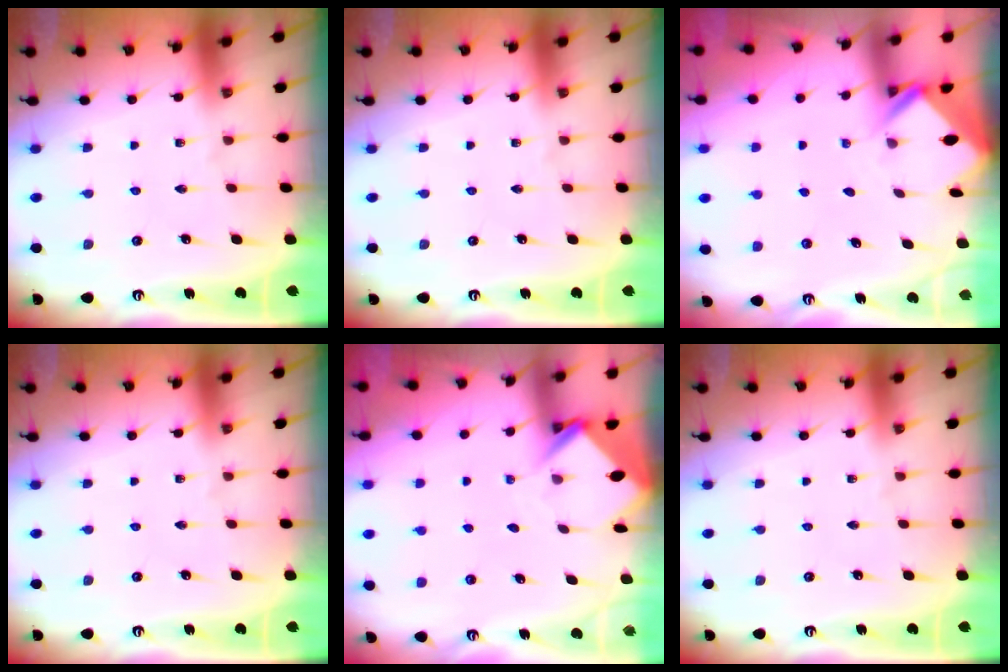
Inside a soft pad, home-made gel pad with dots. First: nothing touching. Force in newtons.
{"total": 0.0}
{"total": 2.6, "press": 2.6, "slide": 0.2}
{"total": 0.0}
{"total": 3.9, "press": 3.9, "slide": 0.2}
{"total": 0.0}